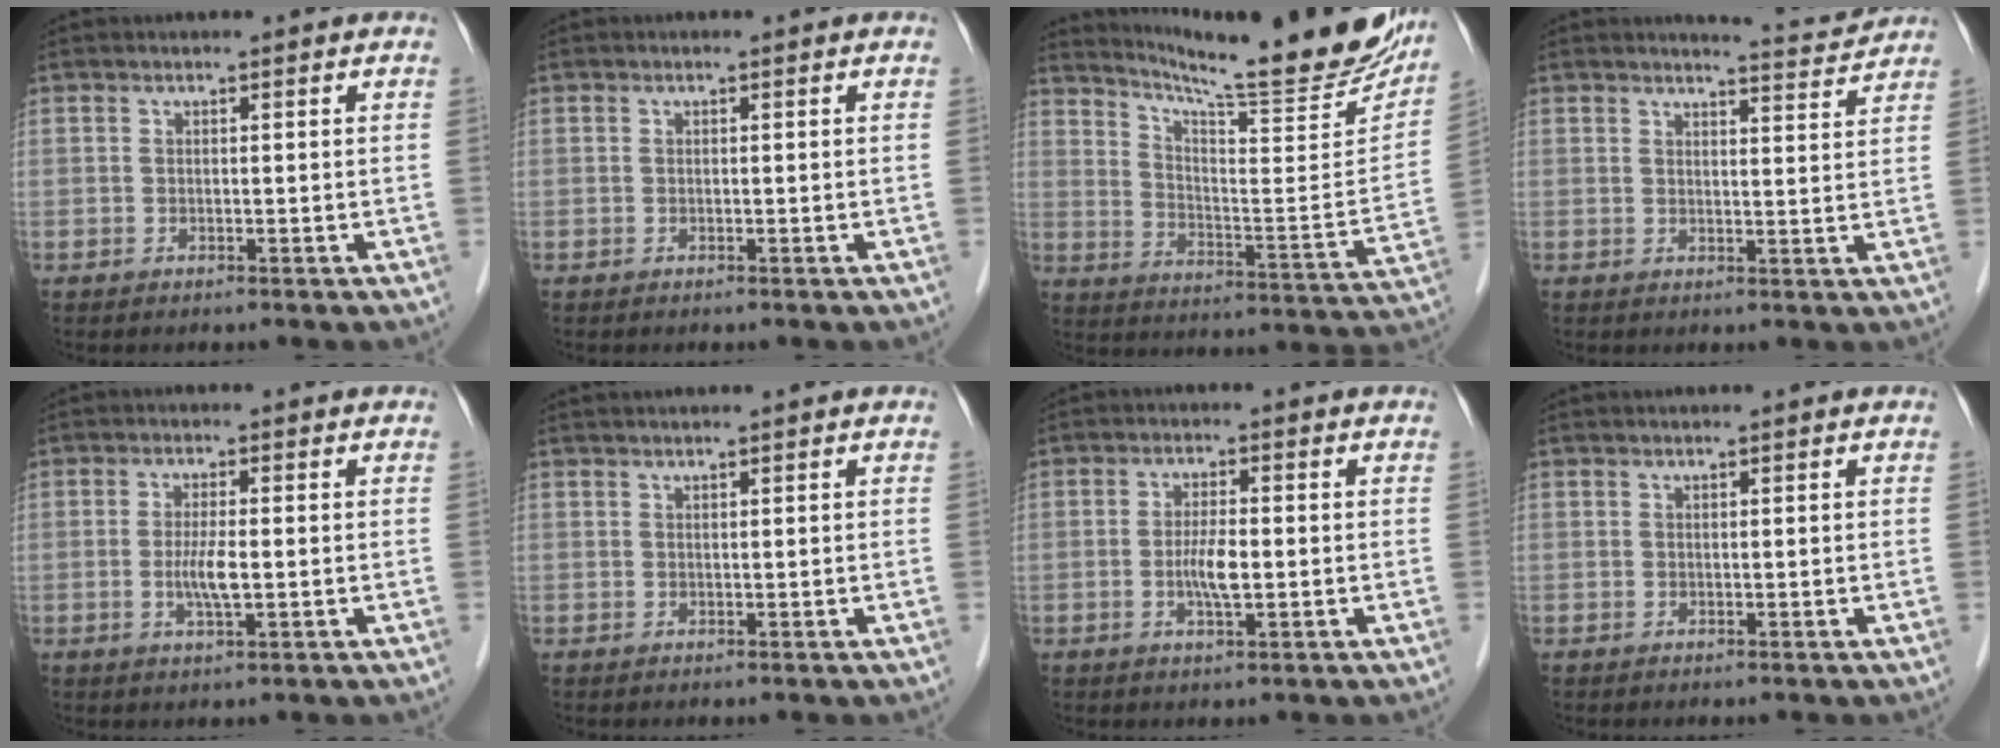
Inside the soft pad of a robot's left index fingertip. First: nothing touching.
{"total": 0.0}
{"total": 25.3, "force": [22.3, 1.6, 11.9], "torque": [-0.186, -0.080, 0.299]}
{"total": 4.9, "force": [4.9, -0.3, 0.2], "torque": [-0.017, -0.012, 0.060]}
{"total": 3.5, "force": [-0.5, 0.3, 3.5], "torque": [-0.072, -0.007, -0.007]}
{"total": 2.4, "force": [2.1, -0.3, 1.2], "torque": [-0.012, 0.026, 0.040]}
{"total": 3.7, "force": [-0.6, 0.6, 3.6], "torque": [-0.072, -0.003, -0.010]}
{"total": 0.9, "force": [0.8, -0.1, 0.4], "torque": [-0.005, 0.014, 0.018]}